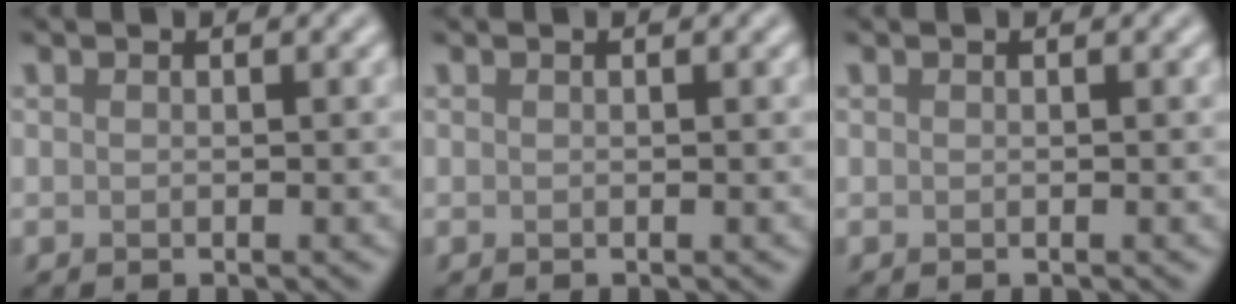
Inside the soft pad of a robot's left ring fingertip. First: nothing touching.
{"total": 0.0}
{"total": 0.0}